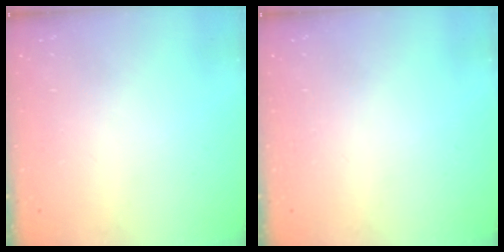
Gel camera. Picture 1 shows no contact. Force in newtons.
{"total": 0.0}